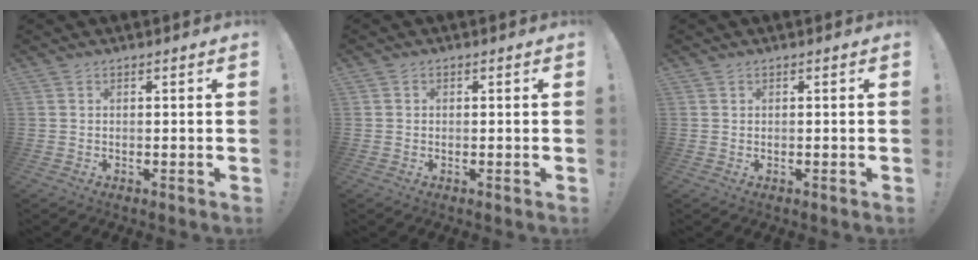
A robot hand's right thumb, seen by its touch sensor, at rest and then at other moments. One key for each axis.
{"total": 0.8, "fx": -0.1, "fy": 0.7, "fz": 0.1, "tx": -0.005, "ty": 0.004, "tz": -0.002}
{"total": 0.0}